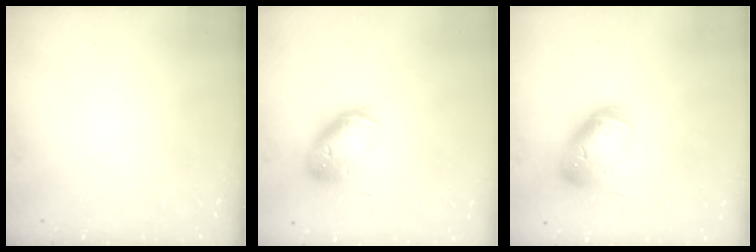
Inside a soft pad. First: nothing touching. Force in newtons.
{"total": 15.1, "press": 15.0, "slide": 1.6}
{"total": 16.6, "press": 16.5, "slide": 2.3}